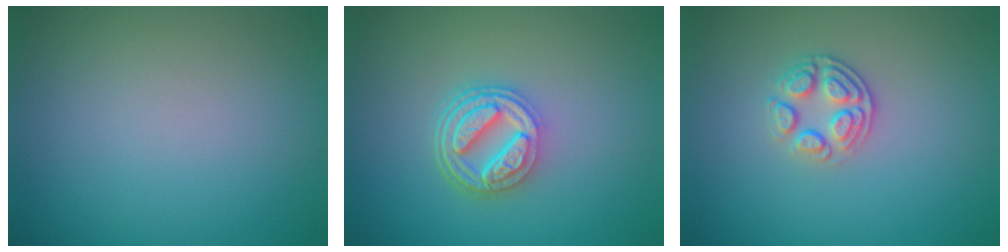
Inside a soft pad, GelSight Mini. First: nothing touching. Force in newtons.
{"total": 4.8, "press": 3.7, "slide": 3.1}
{"total": 2.7, "press": 2.4, "slide": 1.2}